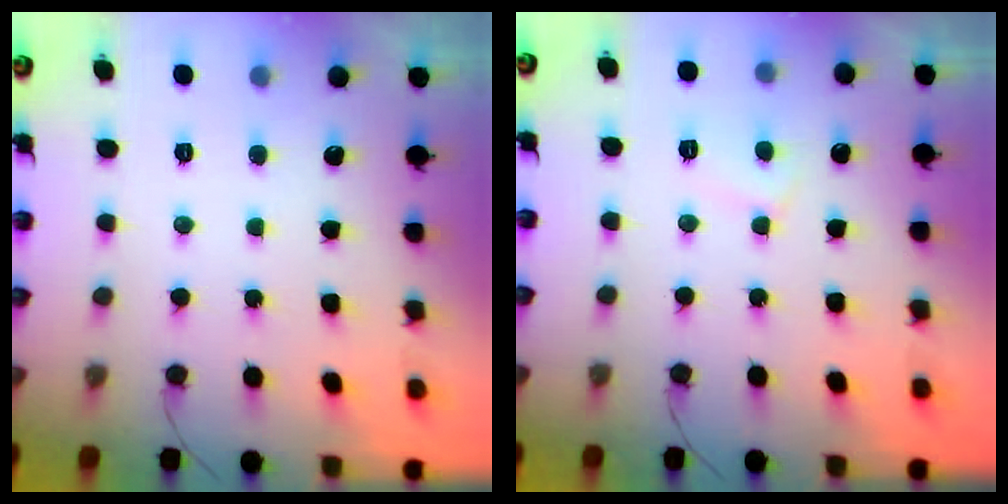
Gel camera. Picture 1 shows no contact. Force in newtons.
{"total": 4.3, "press": 4.3, "slide": 0.4}